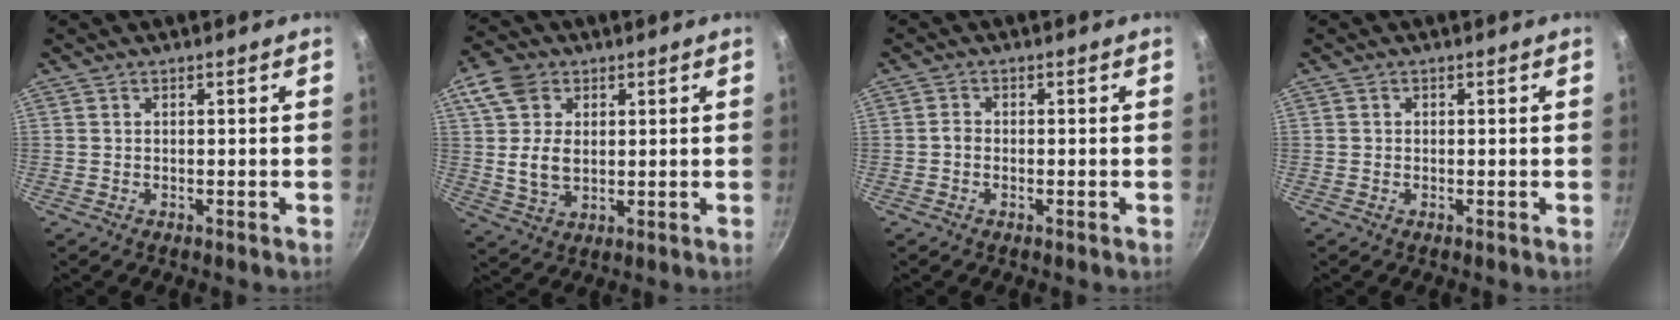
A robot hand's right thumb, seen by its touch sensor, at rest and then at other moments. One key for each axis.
{"total": 9.4, "fx": 1.9, "fy": 6.8, "fz": 6.2, "tx": -0.093, "ty": -0.007, "tz": 0.033}
{"total": 1.4, "fx": -0.5, "fy": 1.0, "fz": 0.9, "tx": -0.024, "ty": 0.008, "tz": -0.013}
{"total": 0.5, "fx": 0.0, "fy": 0.5, "fz": 0.1, "tx": 0.002, "ty": 0.002, "tz": -0.001}